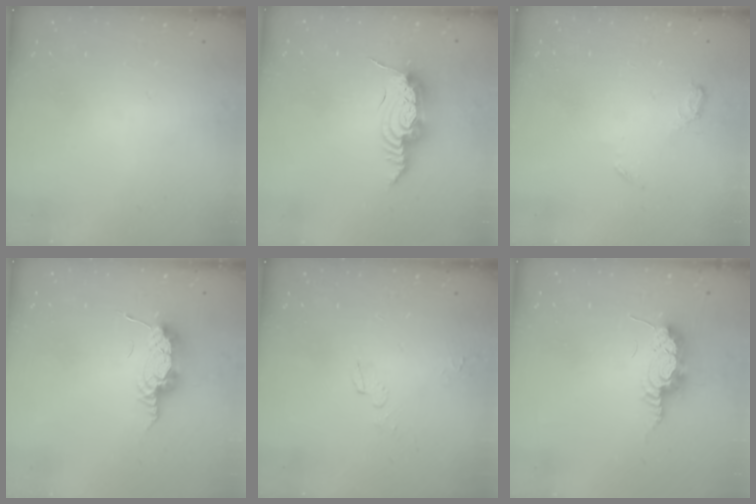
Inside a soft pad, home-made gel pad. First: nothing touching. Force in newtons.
{"total": 16.5, "press": 16.5, "slide": 0.8}
{"total": 5.3, "press": 5.3, "slide": 0.7}
{"total": 9.3, "press": 8.9, "slide": 2.5}
{"total": 2.6, "press": 2.3, "slide": 1.2}
{"total": 12.9, "press": 10.5, "slide": 7.5}